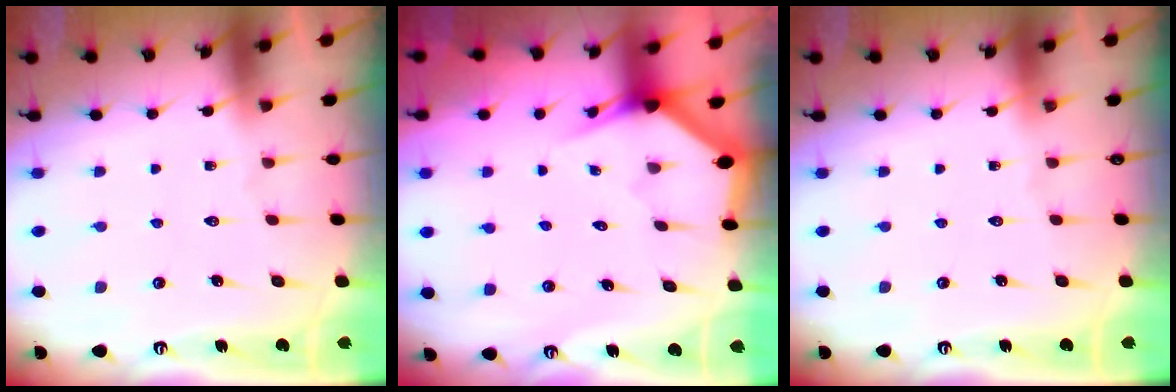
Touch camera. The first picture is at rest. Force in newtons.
{"total": 2.7, "press": 2.7, "slide": 0.2}
{"total": 0.0}